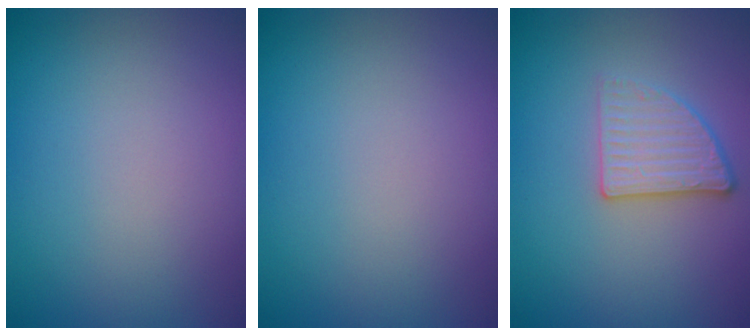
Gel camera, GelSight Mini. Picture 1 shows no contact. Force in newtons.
{"total": 0.0}
{"total": 2.6, "press": 2.4, "slide": 1.0}